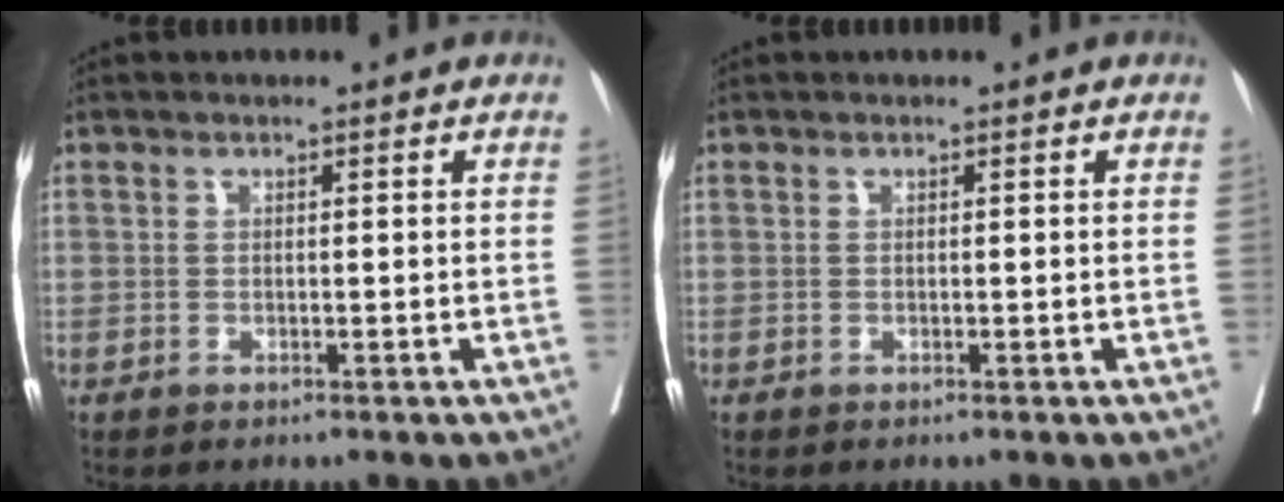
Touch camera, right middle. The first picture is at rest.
{"total": 0.0}